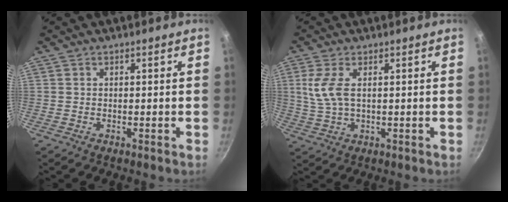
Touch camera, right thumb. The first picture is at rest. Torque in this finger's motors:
{"motor_torque": [-0.46, 0.64, 0.64, 0.00, 0.06]}